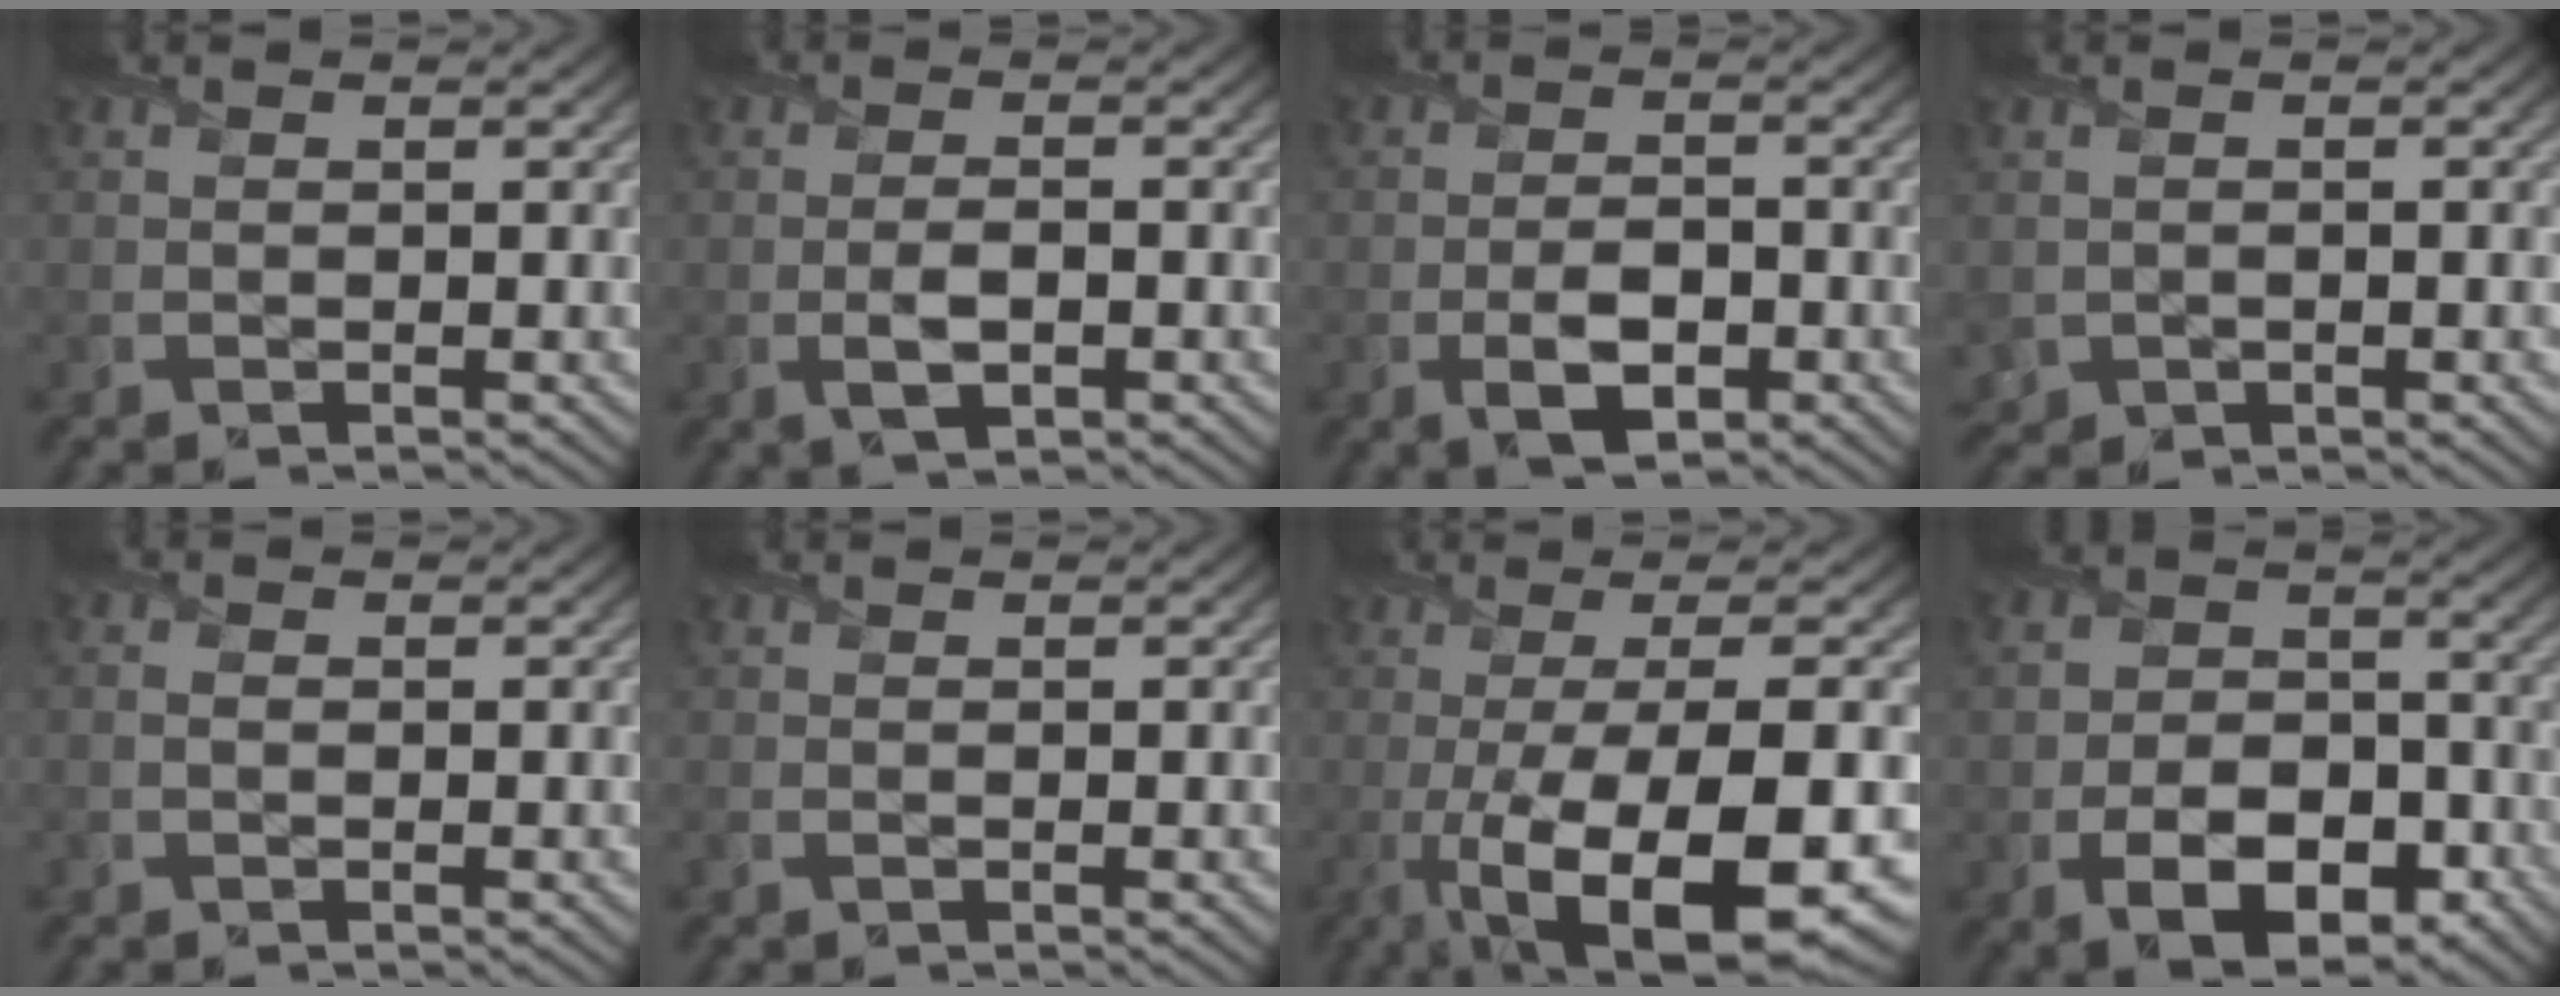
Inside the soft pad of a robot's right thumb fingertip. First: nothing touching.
{"total": 3.3, "force": [-1.0, 1.5, 2.8], "torque": [-0.061, -0.009, -0.019]}
{"total": 5.1, "force": [-2.1, 2.7, 3.7], "torque": [-0.073, -0.008, -0.037]}
{"total": 1.6, "force": [-0.4, 1.4, 0.7], "torque": [-0.020, -0.006, -0.007]}
{"total": 0.9, "force": [-0.3, 0.6, 0.6], "torque": [-0.017, -0.001, -0.006]}
{"total": 0.5, "force": [-0.2, 0.4, 0.4], "torque": [-0.012, -0.002, -0.005]}
{"total": 16.5, "force": [-5.2, 4.6, 15.0], "torque": [-0.230, -0.007, -0.081]}
{"total": 10.2, "force": [-4.3, 6.5, 6.6], "torque": [-0.128, -0.021, -0.067]}